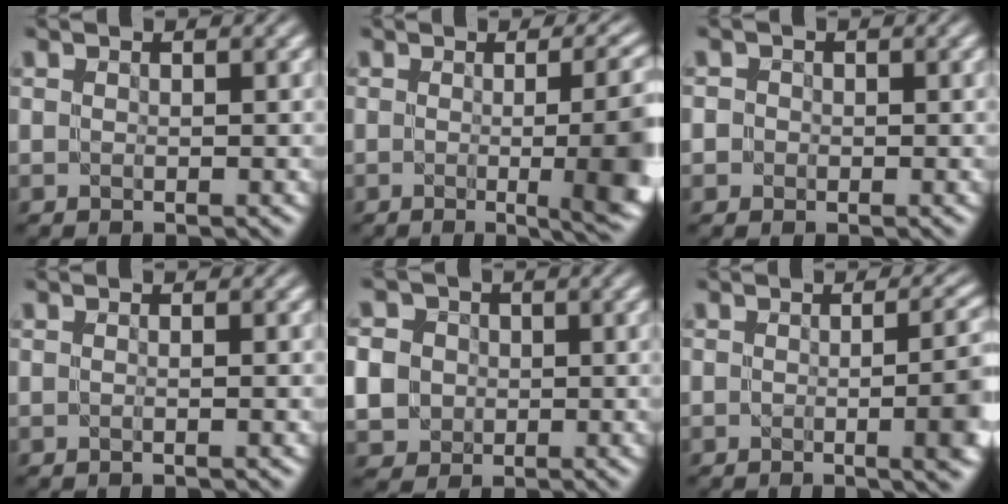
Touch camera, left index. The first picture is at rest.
{"total": 12.9, "force": [-0.7, 5.0, 11.8], "torque": [-0.088, 0.005, -0.008]}
{"total": 1.3, "force": [0.1, 1.2, 0.4], "torque": [0.003, 0.003, -0.009]}
{"total": 1.4, "force": [0.1, 0.7, 1.3], "torque": [-0.001, -0.011, -0.012]}
{"total": 7.6, "force": [0.0, 7.1, 2.7], "torque": [-0.069, 0.021, -0.013]}
{"total": 8.4, "force": [-0.9, 3.4, 7.6], "torque": [-0.061, -0.001, -0.013]}